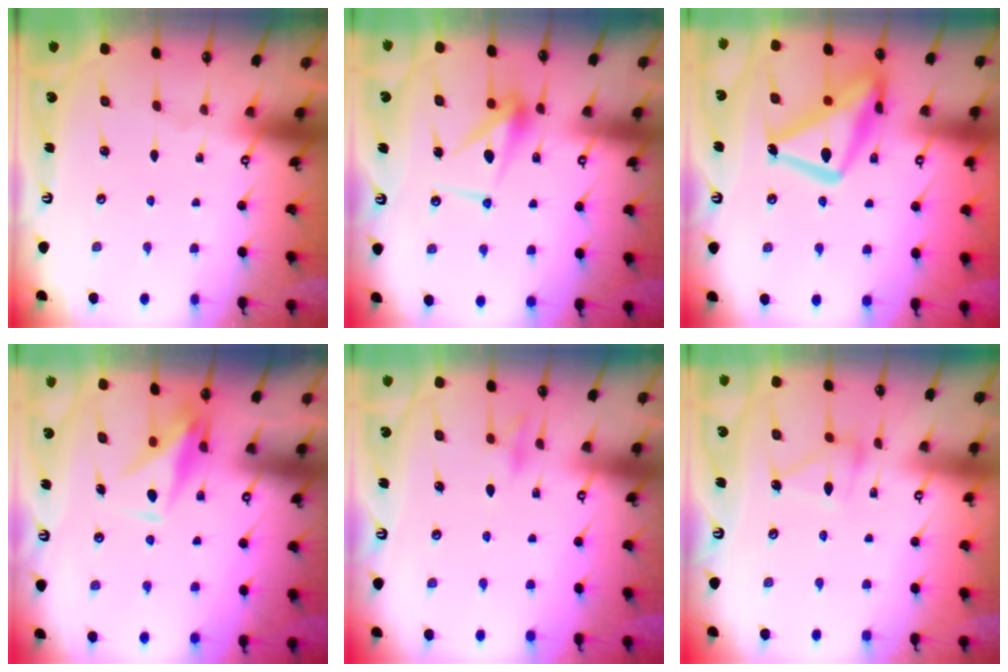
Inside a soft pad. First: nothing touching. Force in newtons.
{"total": 10.0, "press": 10.0, "slide": 0.2}
{"total": 19.2, "press": 19.2, "slide": 1.8}
{"total": 8.8, "press": 8.8, "slide": 0.1}
{"total": 9.5, "press": 9.5, "slide": 0.9}
{"total": 11.3, "press": 11.3, "slide": 0.6}